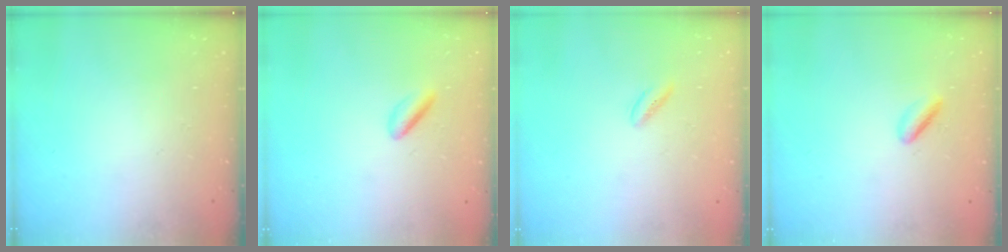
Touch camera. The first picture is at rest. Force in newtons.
{"total": 2.5, "press": 2.3, "slide": 1.0}
{"total": 0.8, "press": 0.5, "slide": 0.6}
{"total": 3.7, "press": 3.5, "slide": 1.2}